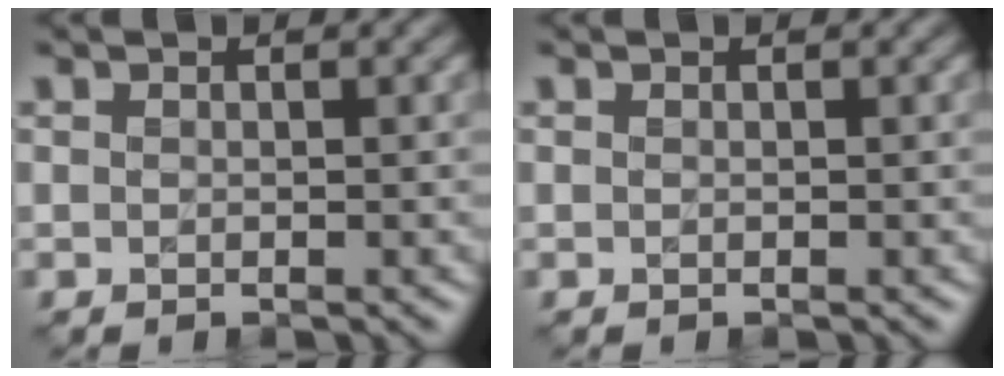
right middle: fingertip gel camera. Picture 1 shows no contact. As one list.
[{"total": 0.0}]